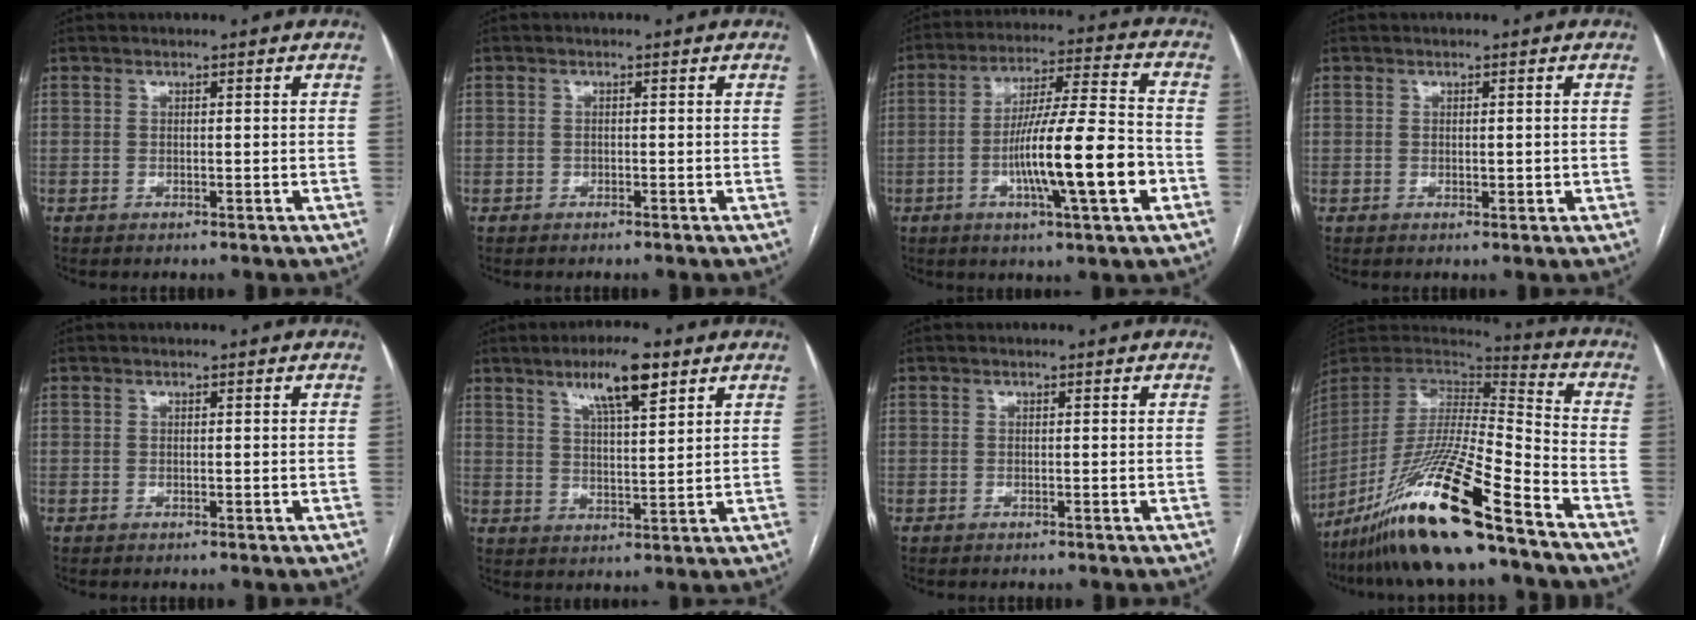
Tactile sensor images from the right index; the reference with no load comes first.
{"total": 0.6, "force": [-0.3, 0.6, 0.0], "torque": [-0.001, 0.004, -0.009]}
{"total": 15.4, "force": [-4.4, 0.7, 14.7], "torque": [-0.251, -0.003, -0.074]}
{"total": 1.4, "force": [0.0, 0.8, 1.1], "torque": [-0.018, 0.001, 0.003]}
{"total": 0.0}
{"total": 8.6, "force": [5.3, 1.4, 6.6], "torque": [-0.117, 0.004, 0.090]}
{"total": 0.0}
{"total": 22.4, "force": [-15.9, 0.9, 15.8], "torque": [-0.320, -0.035, -0.295]}